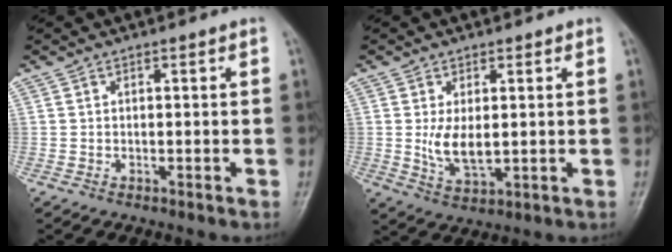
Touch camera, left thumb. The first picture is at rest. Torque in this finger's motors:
{"motor_torque": [-0.05, 0.44, 0.47, 0.01, 0.10]}